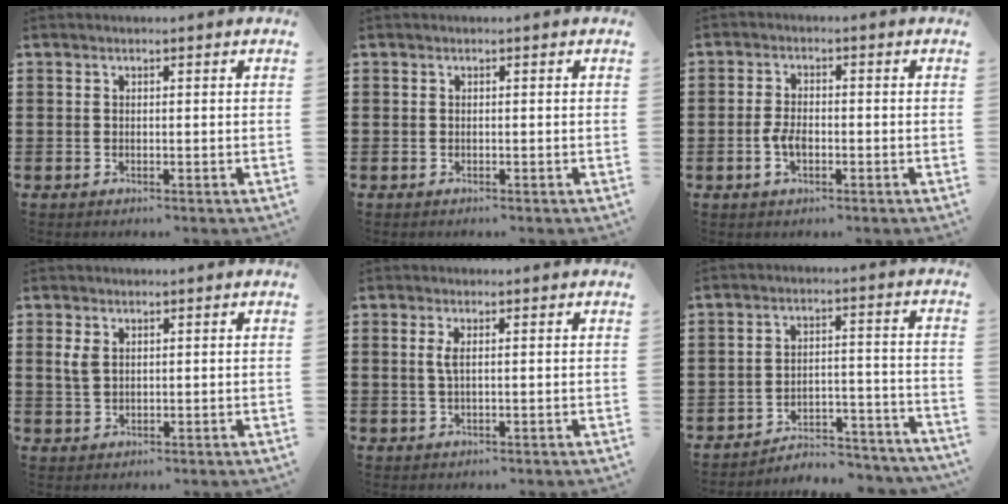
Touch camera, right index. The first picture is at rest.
{"total": 0.0}
{"total": 3.0, "force": [-1.0, 1.4, 2.5], "torque": [-0.062, -0.006, -0.021]}
{"total": 2.5, "force": [1.1, 1.5, 1.7], "torque": [-0.038, 0.006, 0.020]}
{"total": 1.8, "force": [0.3, 0.3, 1.7], "torque": [-0.035, 0.000, 0.004]}
{"total": 4.8, "force": [-4.7, 0.7, 0.9], "torque": [-0.017, 0.009, -0.096]}